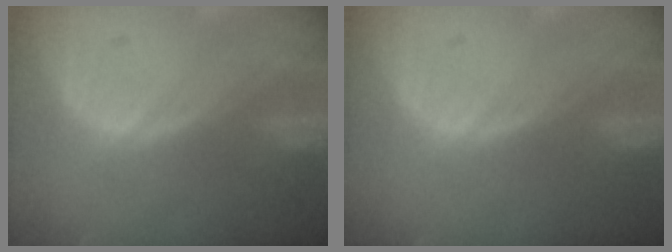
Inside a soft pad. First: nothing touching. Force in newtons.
{"total": 0.0}